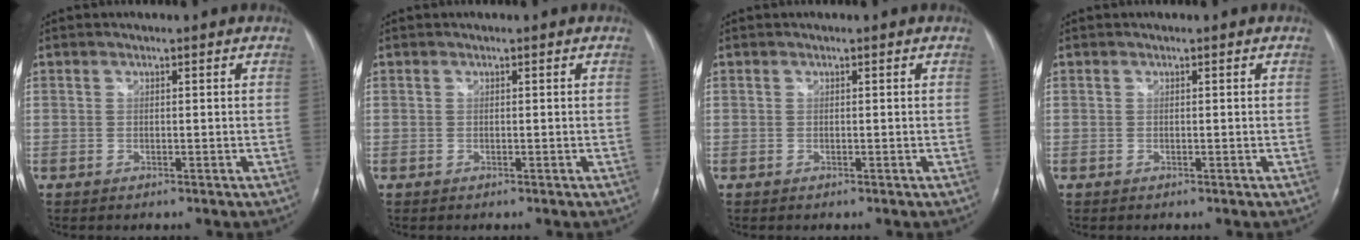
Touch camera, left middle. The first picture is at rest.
{"total": 0.0}
{"total": 0.0}
{"total": 0.0}